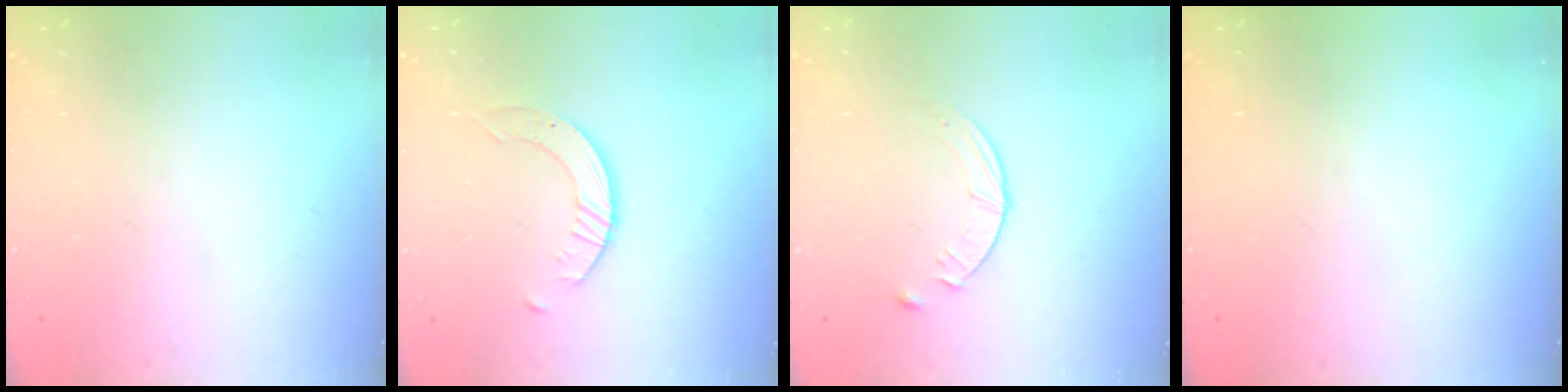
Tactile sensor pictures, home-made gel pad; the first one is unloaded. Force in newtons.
{"total": 2.5, "press": 2.5, "slide": 0.3}
{"total": 5.6, "press": 5.6, "slide": 0.7}
{"total": 0.0}